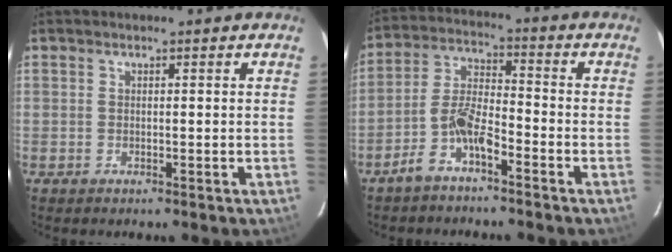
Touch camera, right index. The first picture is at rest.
{"total": 7.2, "force": [-4.6, 1.9, 5.2], "torque": [-0.119, 0.012, -0.091]}